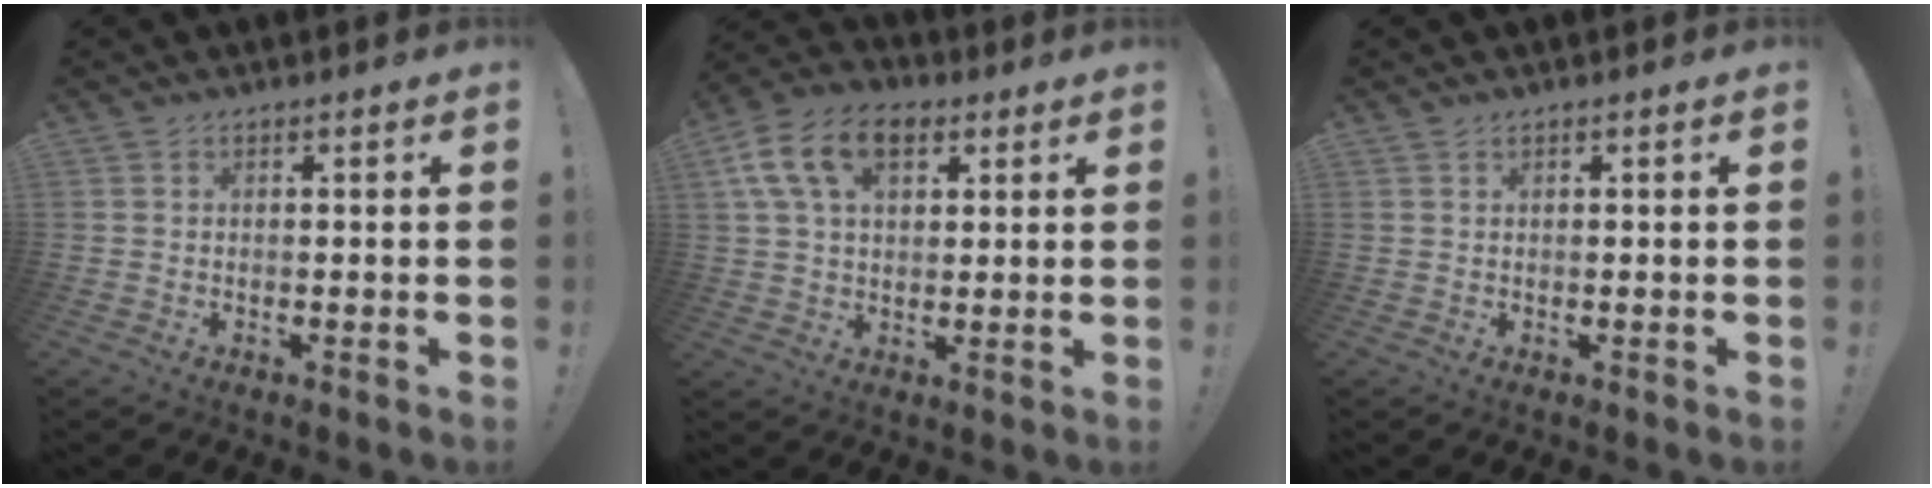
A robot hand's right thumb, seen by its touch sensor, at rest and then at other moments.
{"total": 14.3, "force": [5.9, 8.9, 9.5], "torque": [-0.162, -0.009, 0.111]}
{"total": 0.7, "force": [0.6, 0.3, 0.0], "torque": [0.001, 0.001, 0.012]}